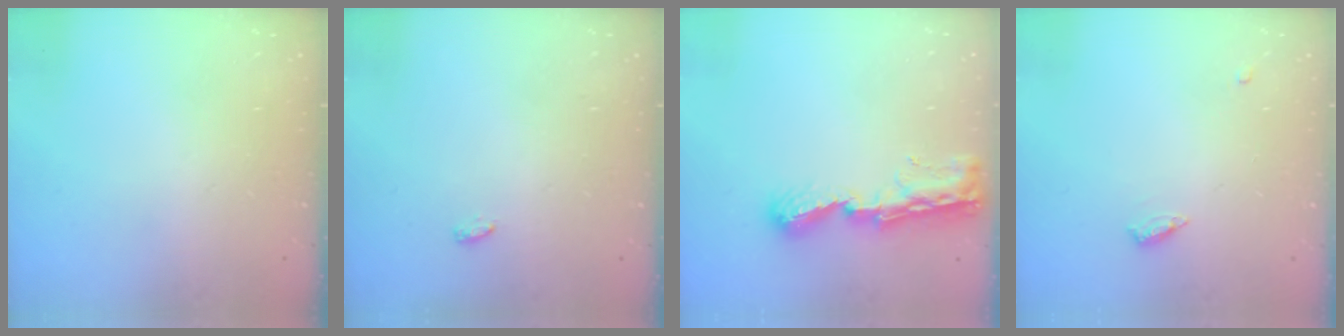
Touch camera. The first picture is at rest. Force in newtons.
{"total": 6.5, "press": 3.1, "slide": 5.7}
{"total": 9.3, "press": 9.3, "slide": 1.0}
{"total": 4.5, "press": 4.5, "slide": 0.4}